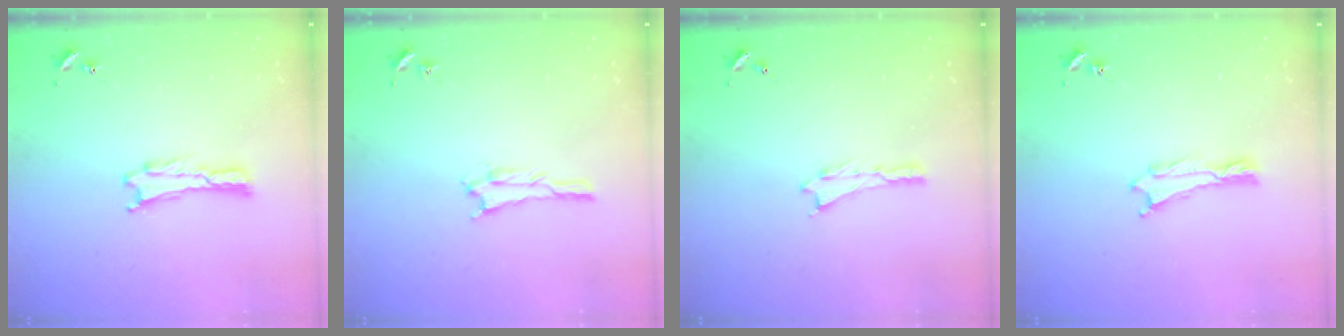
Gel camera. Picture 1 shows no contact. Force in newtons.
{"total": 1.7, "press": 1.7, "slide": 0.2}
{"total": 0.0}
{"total": 0.0}